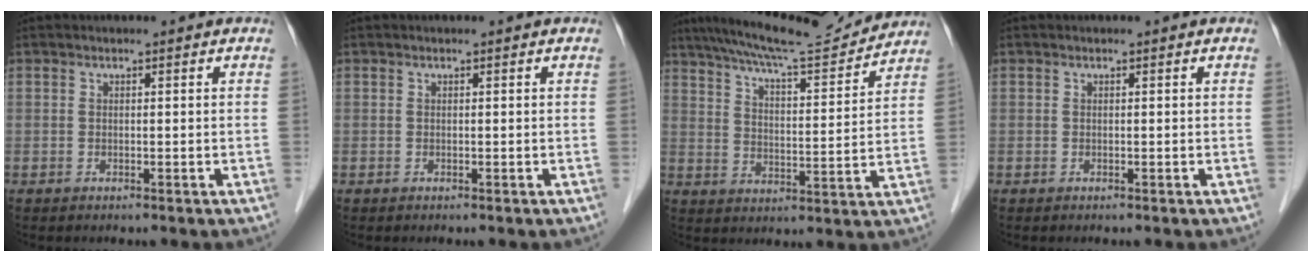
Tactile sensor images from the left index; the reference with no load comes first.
{"total": 0.0}
{"total": 14.3, "force": [13.5, 0.4, 4.8], "torque": [-0.086, 0.002, 0.203]}
{"total": 0.0}